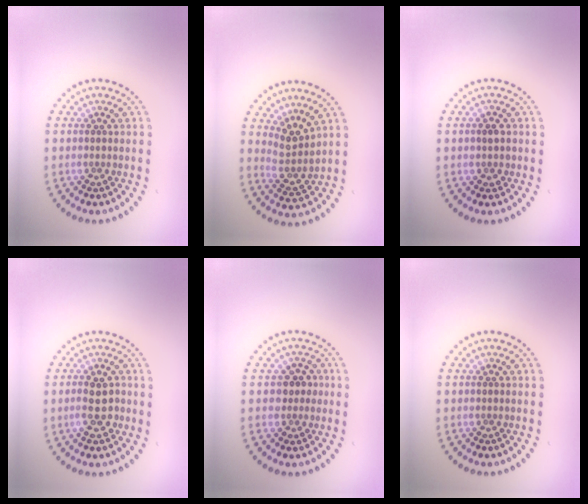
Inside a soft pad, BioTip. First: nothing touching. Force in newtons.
{"total": 2.7, "press": 2.1, "slide": 1.8}
{"total": 1.4, "press": 1.3, "slide": 0.3}
{"total": 2.9, "press": 2.9, "slide": 0.4}
{"total": 2.2, "press": 1.8, "slide": 1.2}
{"total": 0.0}